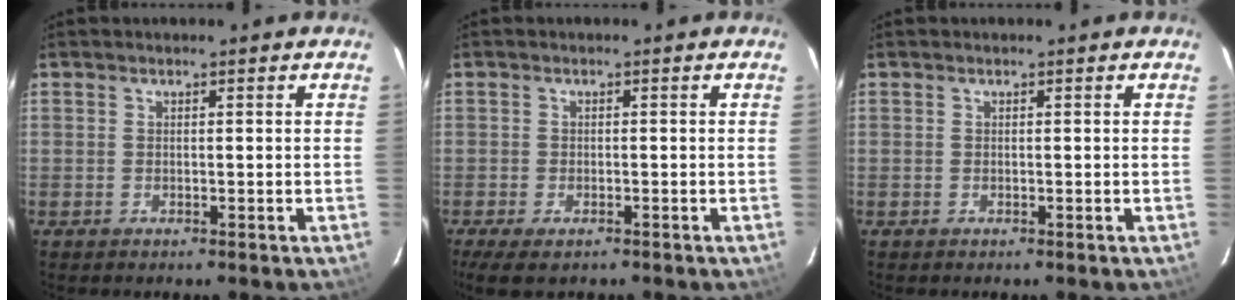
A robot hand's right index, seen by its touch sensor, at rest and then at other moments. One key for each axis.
{"total": 5.4, "fx": -3.7, "fy": 2.1, "fz": 3.4, "tx": -0.077, "ty": -0.021, "tz": -0.063}
{"total": 0.0}